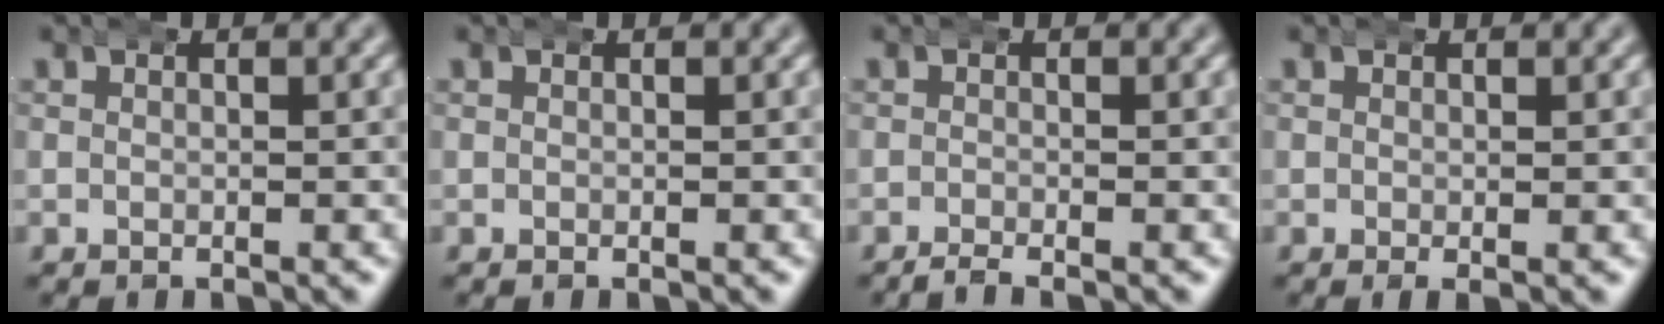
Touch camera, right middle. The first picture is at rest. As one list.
[{"total": 0.0}, {"total": 1.6, "force": [-1.5, 0.1, 0.6], "torque": [-0.012, -0.004, -0.026]}, {"total": 0.7, "force": [-0.1, 0.2, 0.6], "torque": [-0.009, 0.000, -0.001]}]